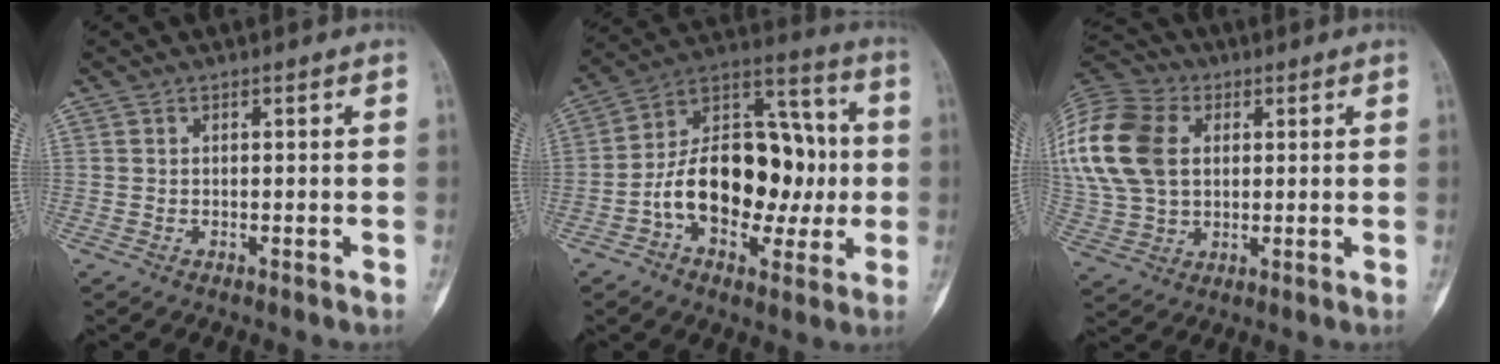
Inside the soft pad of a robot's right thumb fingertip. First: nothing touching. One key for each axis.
{"total": 21.7, "fx": -2.6, "fy": 13.5, "fz": 16.8, "tx": -0.229, "ty": 0.046, "tz": -0.040}
{"total": 23.5, "fx": 5.2, "fy": 16.9, "fz": 15.4, "tx": -0.363, "ty": 0.035, "tz": 0.103}